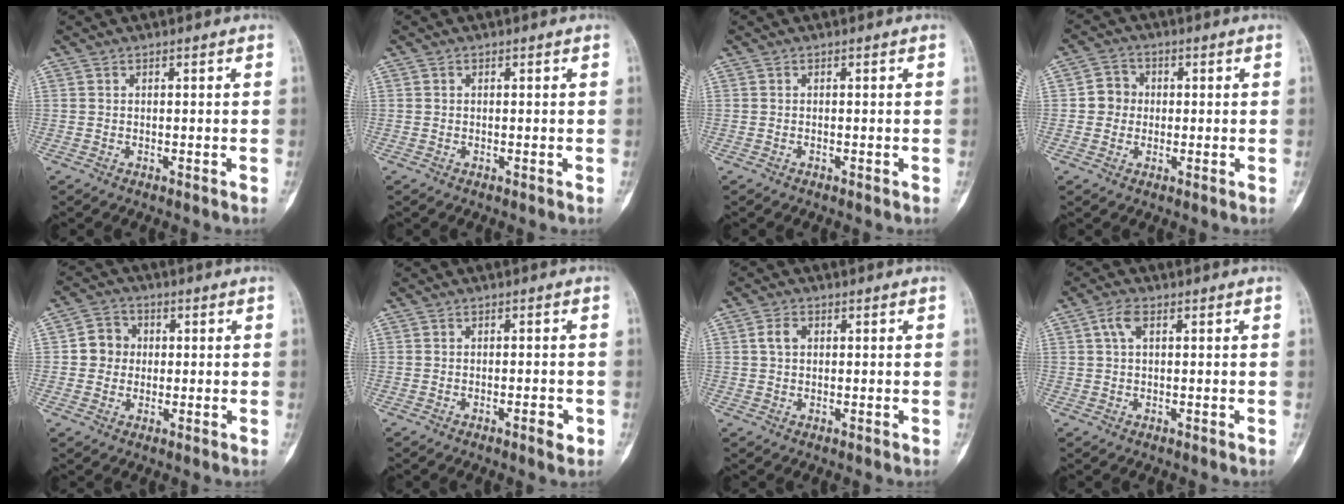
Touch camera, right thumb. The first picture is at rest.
{"total": 0.0}
{"total": 0.0}
{"total": 4.4, "force": [0.0, 4.2, 1.4], "torque": [0.003, 0.010, -0.008]}
{"total": 5.3, "force": [0.3, 5.0, 1.9], "torque": [-0.003, 0.009, -0.003]}
{"total": 2.5, "force": [-1.2, 0.7, 2.1], "torque": [-0.030, 0.002, -0.017]}
{"total": 2.7, "force": [0.6, 1.9, 1.9], "torque": [-0.037, 0.007, 0.011]}
{"total": 3.1, "force": [1.0, 1.5, 2.5], "torque": [-0.056, 0.010, 0.020]}